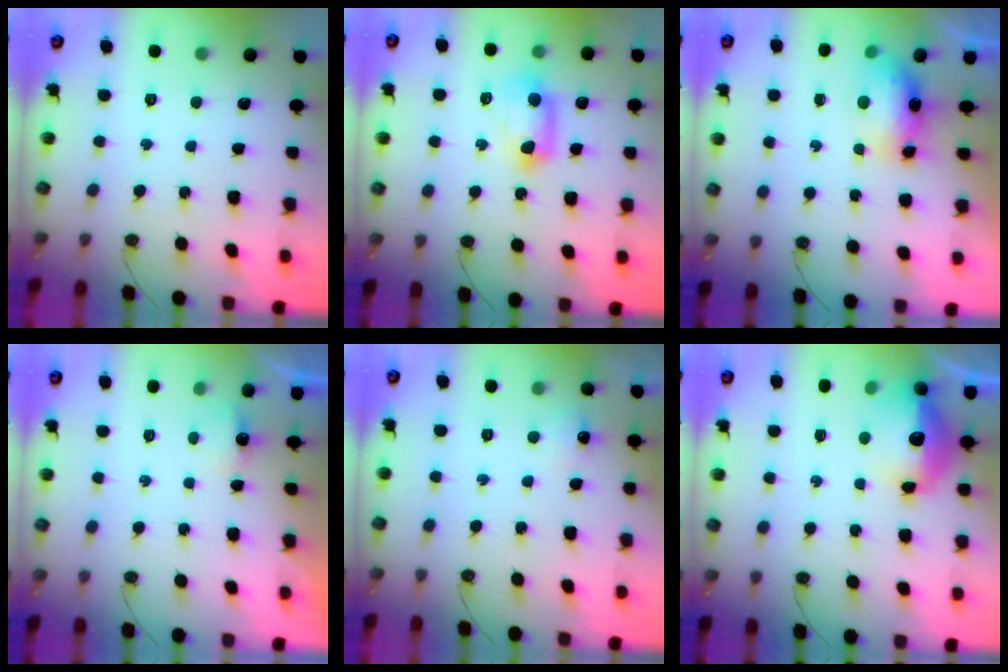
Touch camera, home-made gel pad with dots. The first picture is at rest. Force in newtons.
{"total": 10.0, "press": 9.9, "slide": 1.4}
{"total": 8.1, "press": 8.0, "slide": 1.6}
{"total": 2.6, "press": 2.6, "slide": 0.4}
{"total": 6.1, "press": 6.1, "slide": 0.9}
{"total": 13.7, "press": 13.7, "slide": 1.4}